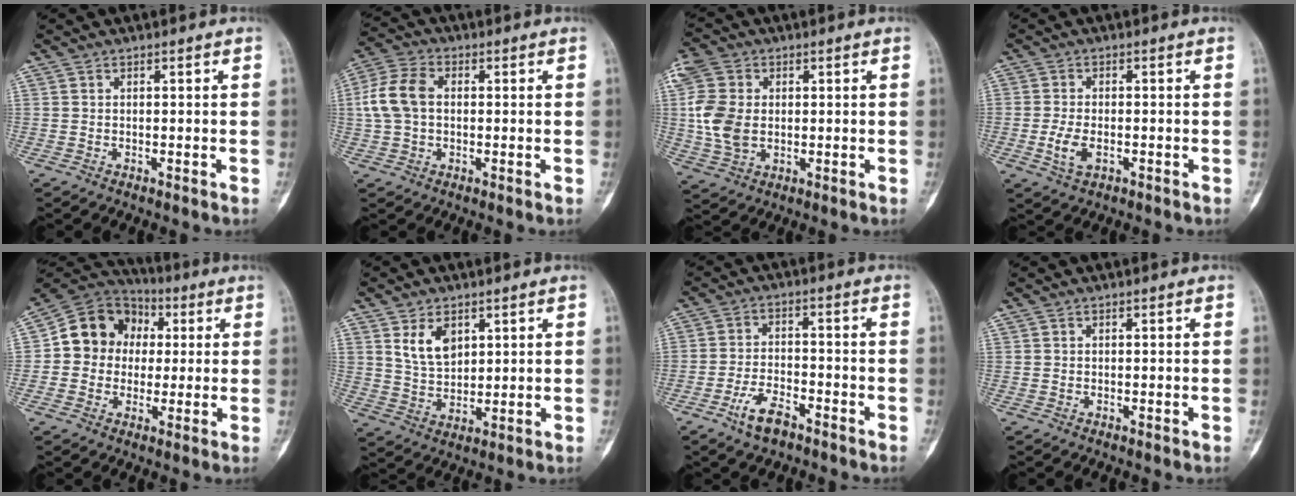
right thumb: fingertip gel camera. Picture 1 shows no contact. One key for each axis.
{"total": 8.7, "fx": 0.6, "fy": 6.0, "fz": 6.2, "tx": -0.135, "ty": 0.022, "tz": 0.008}
{"total": 10.0, "fx": 0.9, "fy": 7.3, "fz": 6.8, "tx": -0.149, "ty": 0.000, "tz": 0.019}
{"total": 4.4, "fx": -1.3, "fy": 2.4, "fz": 3.4, "tx": -0.072, "ty": 0.001, "tz": -0.022}
{"total": 13.1, "fx": 1.3, "fy": 11.6, "fz": 5.9, "tx": -0.063, "ty": 0.026, "tz": 0.012}
{"total": 7.3, "fx": 3.4, "fy": 4.6, "fz": 4.5, "tx": -0.064, "ty": -0.020, "tz": 0.074}
{"total": 6.4, "fx": -4.2, "fy": 2.8, "fz": 4.0, "tx": -0.073, "ty": 0.024, "tz": -0.075}
{"total": 0.0}